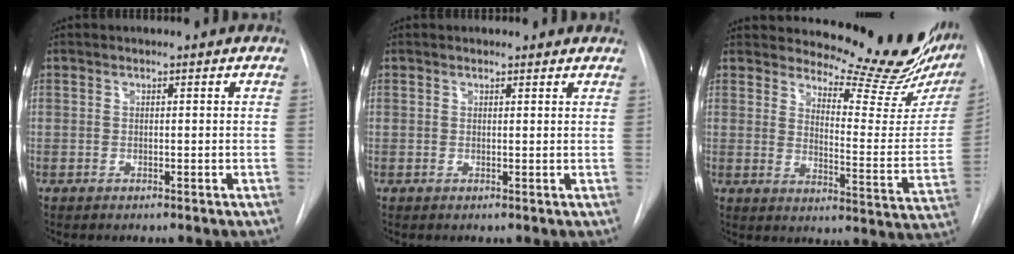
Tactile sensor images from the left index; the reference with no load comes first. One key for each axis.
{"total": 1.4, "fx": 1.2, "fy": 0.7, "fz": 0.2, "tx": -0.004, "ty": -0.001, "tz": 0.007}
{"total": 20.4, "fx": 18.3, "fy": 4.1, "fz": 8.0, "tx": -0.101, "ty": -0.103, "tz": 0.213}